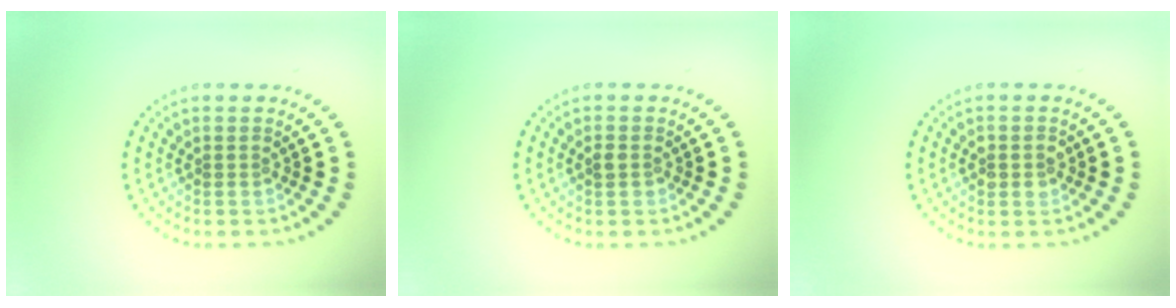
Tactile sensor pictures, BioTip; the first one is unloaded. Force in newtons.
{"total": 1.0, "press": 1.0, "slide": 0.1}
{"total": 1.5, "press": 1.5, "slide": 0.1}